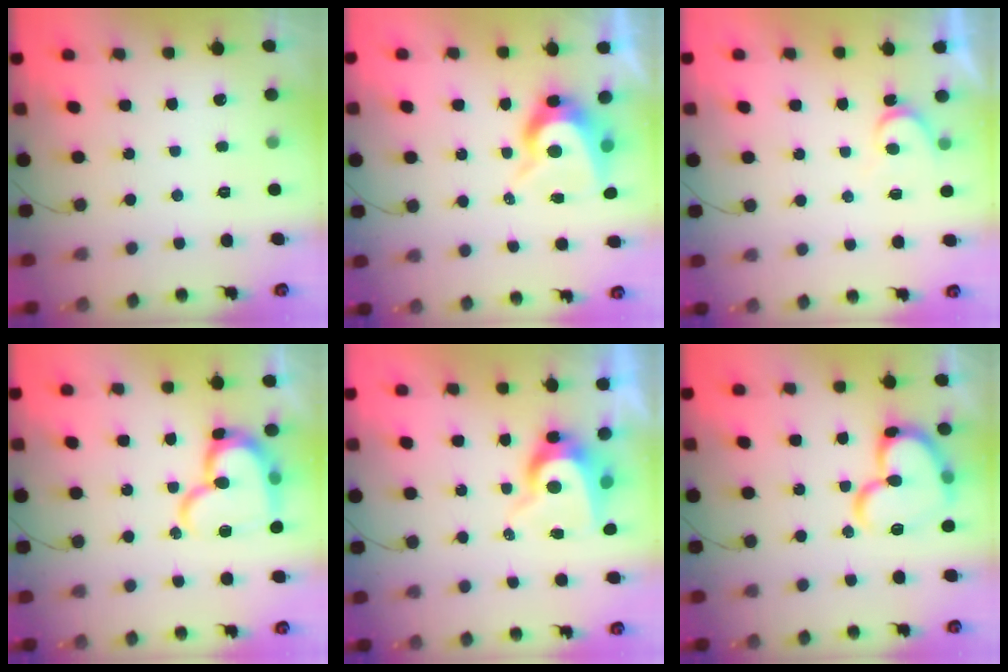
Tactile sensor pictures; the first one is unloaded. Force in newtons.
{"total": 9.0, "press": 9.0, "slide": 0.9}
{"total": 5.7, "press": 5.7, "slide": 0.4}
{"total": 17.5, "press": 17.5, "slide": 1.0}
{"total": 9.0, "press": 8.9, "slide": 0.9}
{"total": 18.5, "press": 18.4, "slide": 1.9}